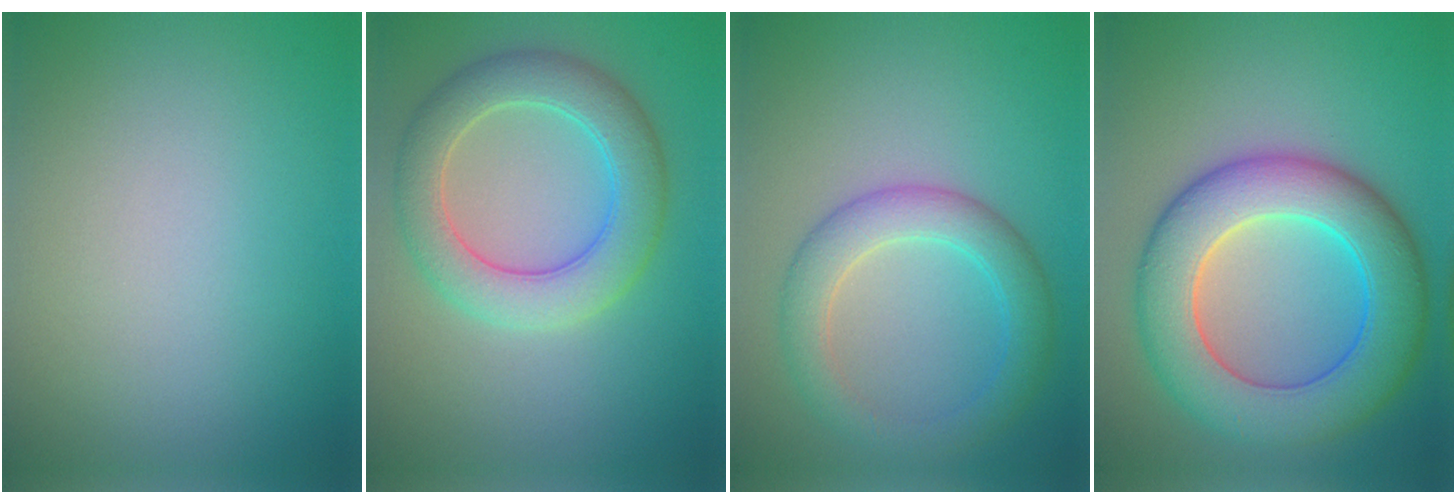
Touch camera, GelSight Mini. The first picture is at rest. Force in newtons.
{"total": 5.9, "press": 5.9, "slide": 0.3}
{"total": 4.5, "press": 4.5, "slide": 0.1}
{"total": 10.2, "press": 10.2, "slide": 0.1}